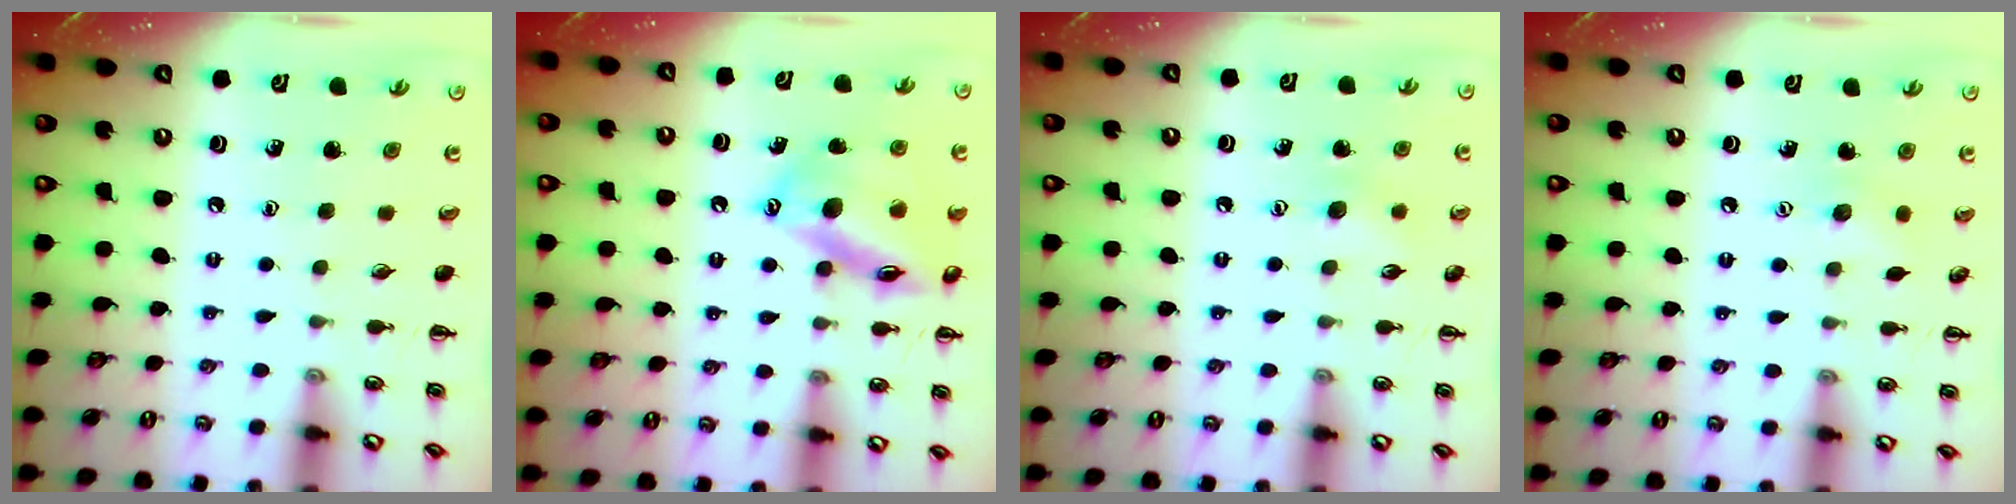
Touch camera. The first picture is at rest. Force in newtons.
{"total": 15.5, "press": 15.3, "slide": 2.3}
{"total": 5.9, "press": 5.7, "slide": 1.4}
{"total": 4.4, "press": 4.3, "slide": 0.7}